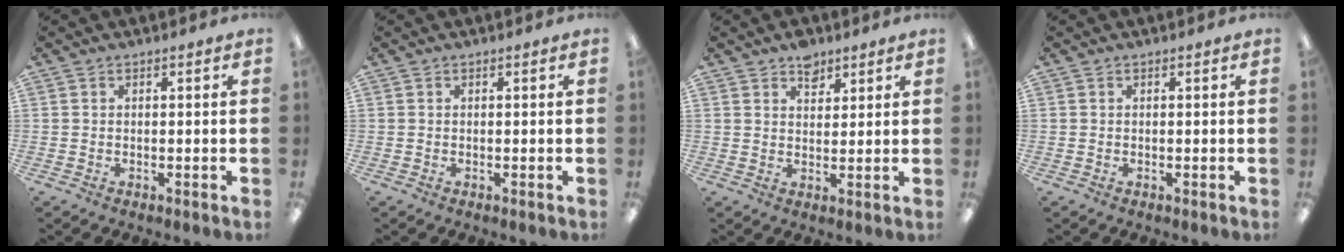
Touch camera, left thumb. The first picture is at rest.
{"total": 0.0}
{"total": 4.8, "force": [3.6, 2.7, 1.7], "torque": [-0.009, -0.019, 0.061]}
{"total": 0.0}